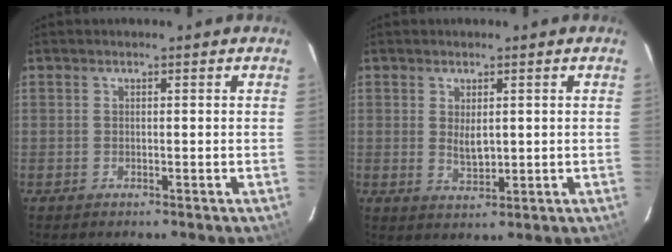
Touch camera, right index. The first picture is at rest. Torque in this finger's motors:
{"motor_torque": [0.01, -0.01, 0.06, 0.03]}